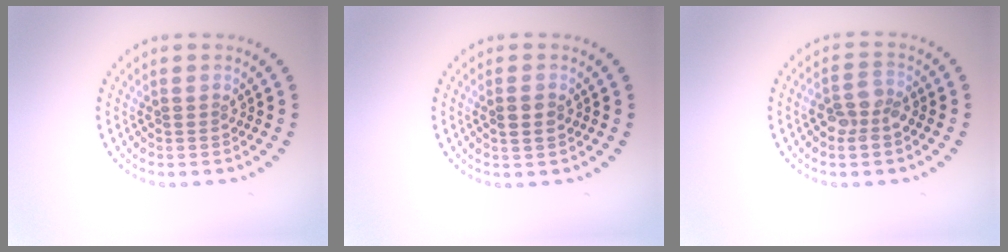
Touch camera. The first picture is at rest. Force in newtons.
{"total": 1.5, "press": 1.4, "slide": 0.4}
{"total": 2.6, "press": 2.4, "slide": 1.0}